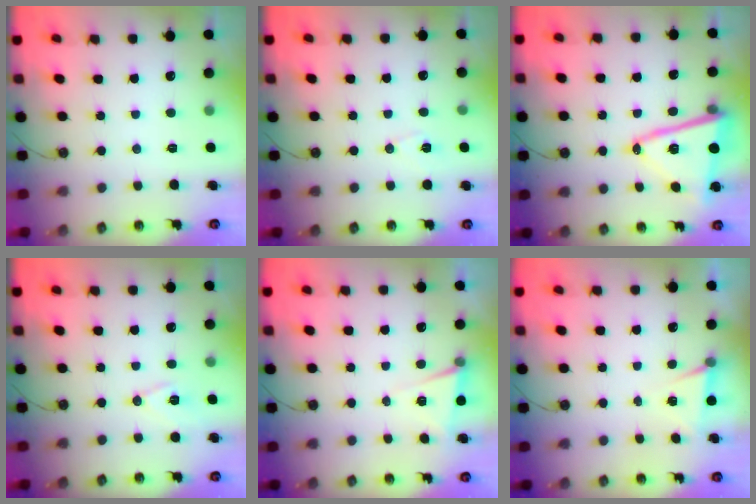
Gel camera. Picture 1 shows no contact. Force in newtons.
{"total": 6.1, "press": 4.9, "slide": 3.6}
{"total": 15.0, "press": 14.9, "slide": 1.8}
{"total": 7.8, "press": 7.0, "slide": 3.5}
{"total": 5.3, "press": 3.6, "slide": 3.8}
{"total": 4.9, "press": 2.0, "slide": 4.5}